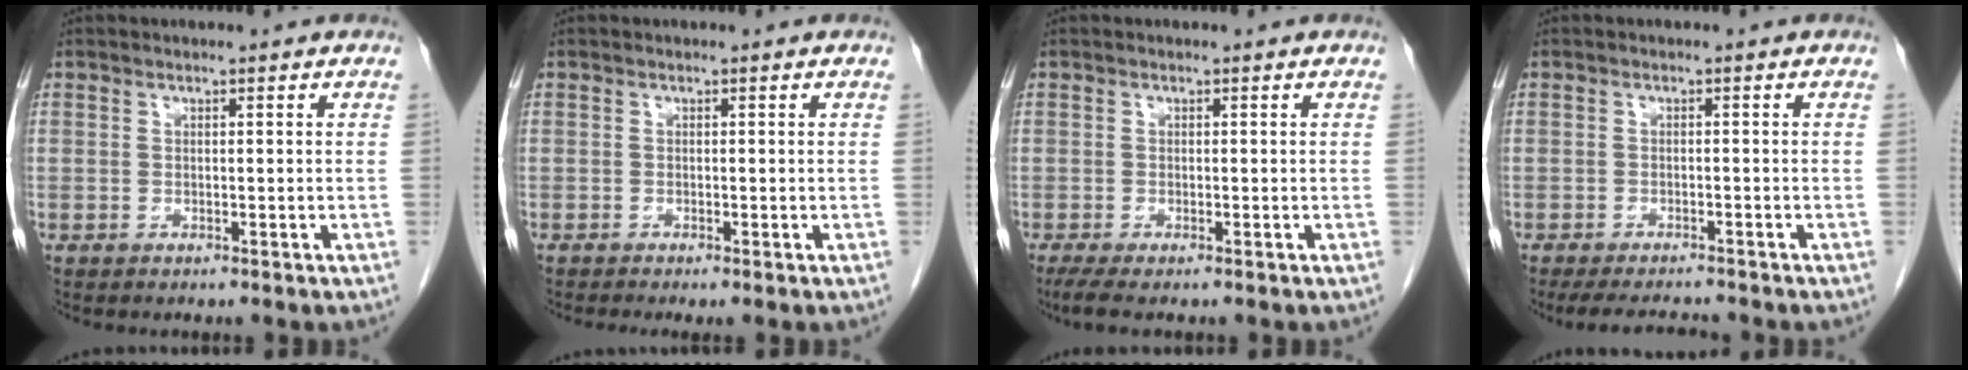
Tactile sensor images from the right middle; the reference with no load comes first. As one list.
[{"total": 1.2, "force": [-0.9, -0.1, 0.8], "torque": [-0.013, -0.003, -0.015]}, {"total": 2.4, "force": [-1.6, 0.3, 1.7], "torque": [-0.036, -0.009, -0.033]}, {"total": 5.9, "force": [-5.5, 0.8, 2.1], "torque": [-0.030, -0.013, -0.085]}]